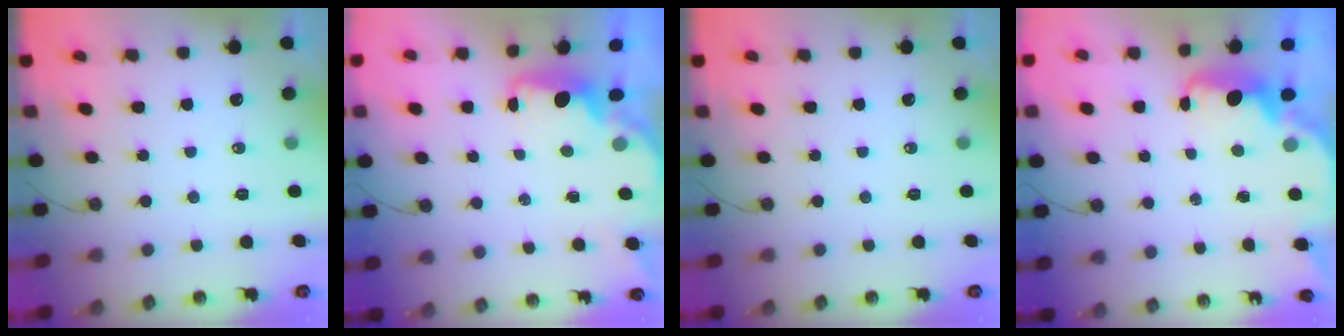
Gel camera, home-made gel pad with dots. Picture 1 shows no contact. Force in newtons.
{"total": 1.6, "press": 1.4, "slide": 0.7}
{"total": 0.0}
{"total": 3.3, "press": 3.2, "slide": 0.6}